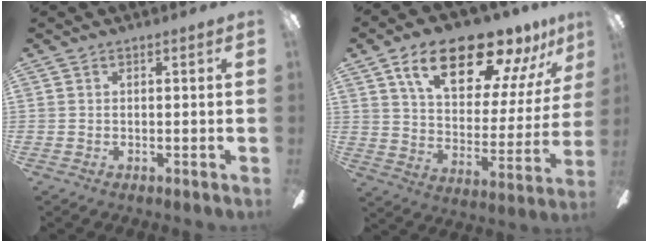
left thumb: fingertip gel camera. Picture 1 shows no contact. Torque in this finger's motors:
{"motor_torque": [0.51, 0.86, 1.85, -0.92, 0.37]}